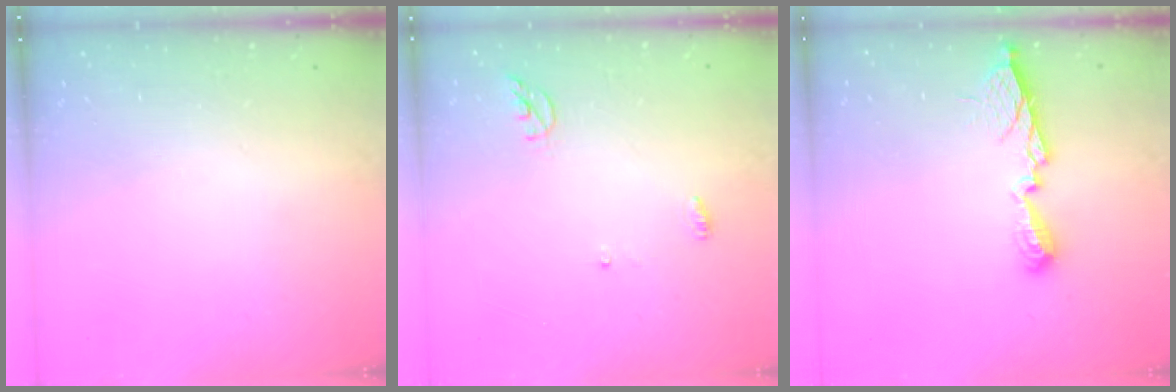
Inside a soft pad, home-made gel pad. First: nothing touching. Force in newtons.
{"total": 4.9, "press": 4.9, "slide": 0.2}
{"total": 10.6, "press": 10.6, "slide": 0.6}